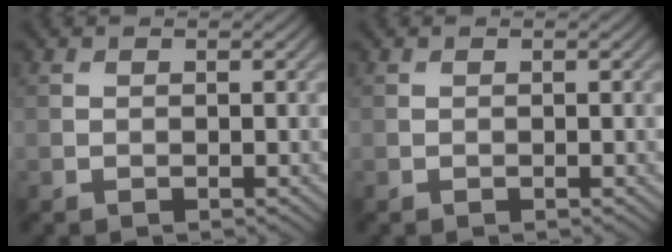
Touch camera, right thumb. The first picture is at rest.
{"total": 0.0}